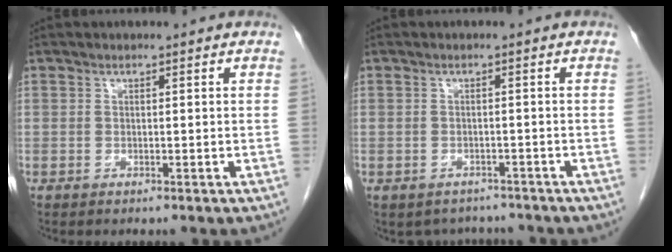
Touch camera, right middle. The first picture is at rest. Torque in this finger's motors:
{"motor_torque": [0.19, -0.18, -0.05, 0.01]}